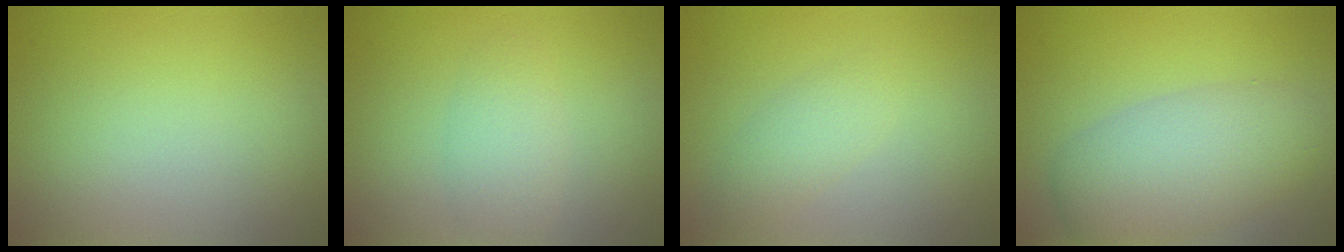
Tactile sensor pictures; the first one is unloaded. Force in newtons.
{"total": 2.5, "press": 2.5, "slide": 0.2}
{"total": 1.9, "press": 1.9, "slide": 0.1}
{"total": 6.1, "press": 6.1, "slide": 0.4}